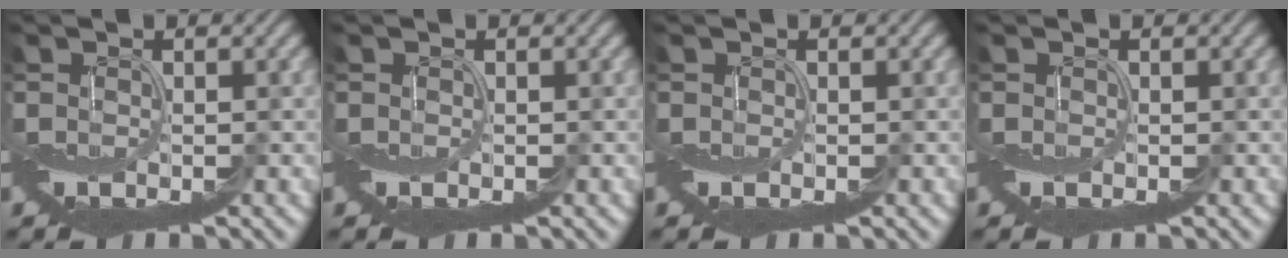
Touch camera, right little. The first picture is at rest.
{"total": 0.0}
{"total": 0.0}
{"total": 0.0}